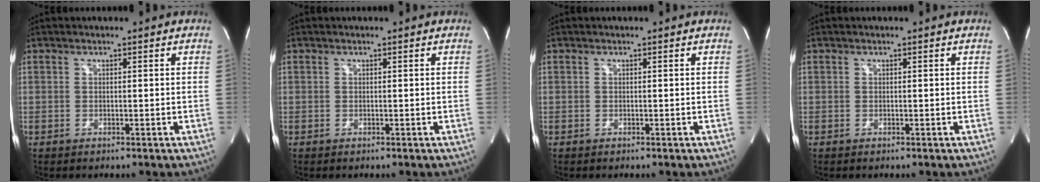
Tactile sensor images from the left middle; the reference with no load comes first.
{"total": 0.0}
{"total": 0.0}
{"total": 0.0}